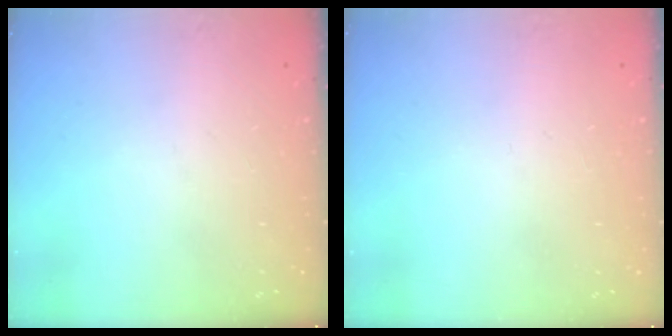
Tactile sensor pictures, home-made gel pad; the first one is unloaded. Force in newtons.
{"total": 0.0}